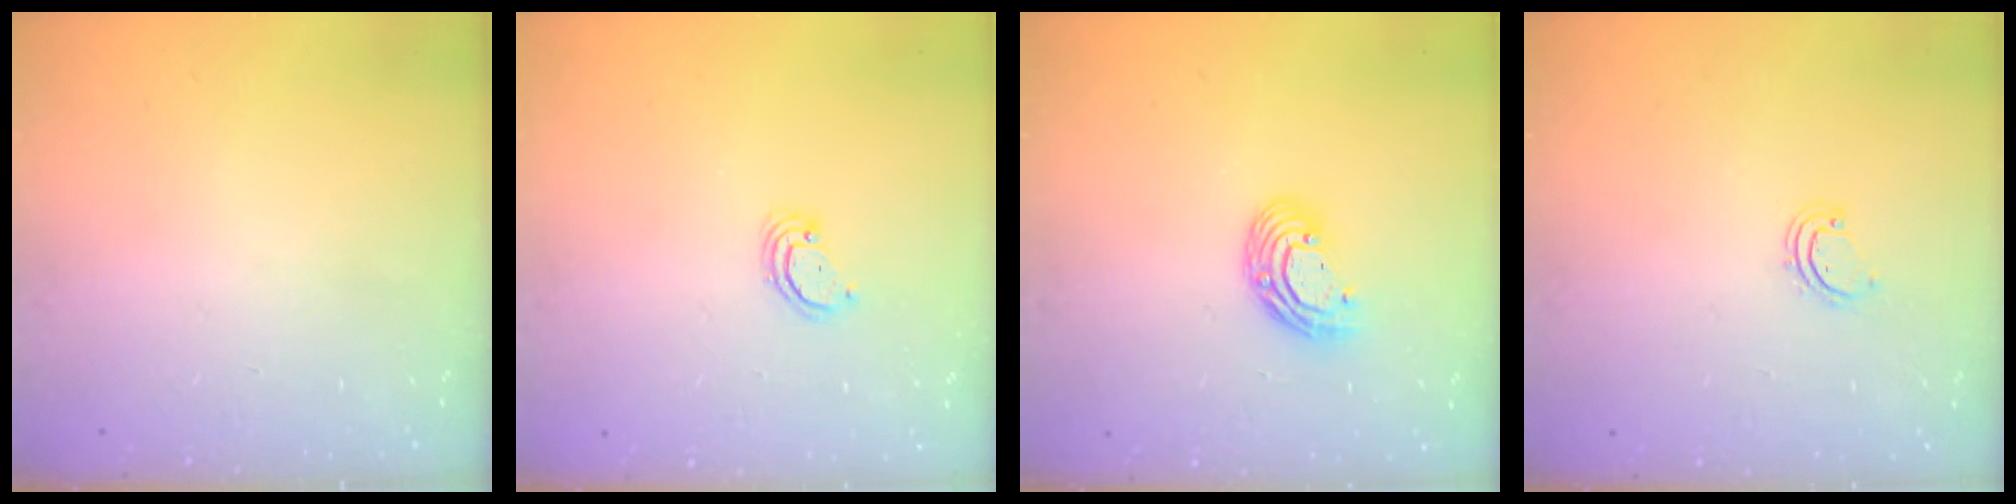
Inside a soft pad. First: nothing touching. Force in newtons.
{"total": 2.6, "press": 2.6, "slide": 0.2}
{"total": 8.9, "press": 8.7, "slide": 1.8}
{"total": 2.5, "press": 2.5, "slide": 0.3}